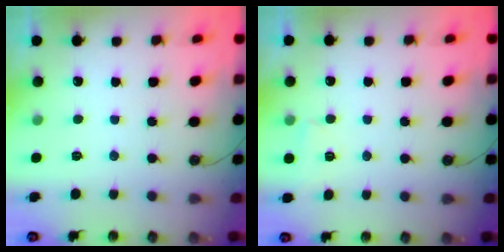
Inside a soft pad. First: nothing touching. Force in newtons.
{"total": 2.1, "press": 2.1, "slide": 0.4}